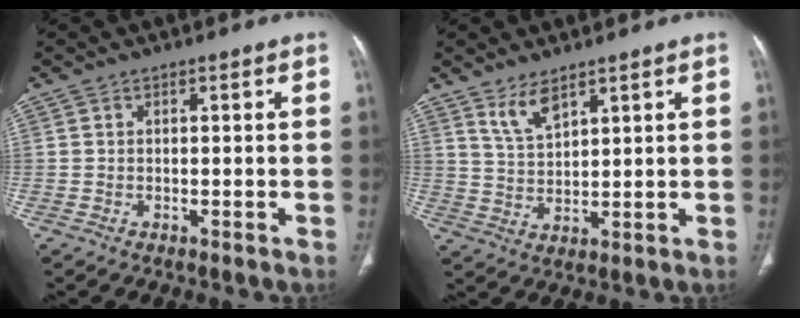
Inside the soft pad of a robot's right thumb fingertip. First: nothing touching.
{"total": 5.0, "force": [3.7, 1.7, 3.0], "torque": [-0.052, -0.027, 0.079]}